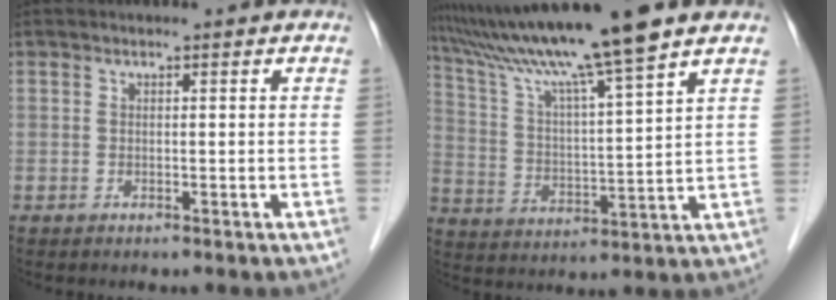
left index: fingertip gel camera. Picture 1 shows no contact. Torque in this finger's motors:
{"motor_torque": [0.52, -0.72, 1.05, 0.21]}